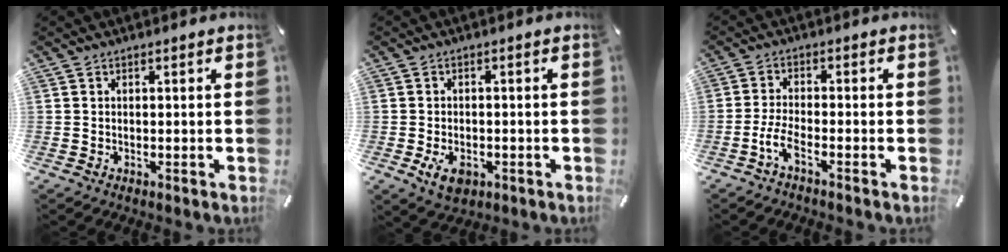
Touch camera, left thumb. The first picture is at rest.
{"total": 4.8, "force": [-1.9, 3.2, 3.1], "torque": [-0.062, 0.001, -0.038]}
{"total": 4.5, "force": [-2.7, 1.1, 3.5], "torque": [-0.085, -0.004, -0.054]}